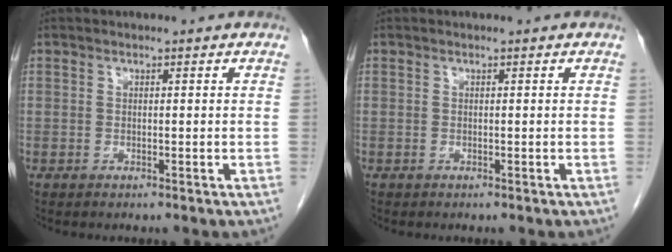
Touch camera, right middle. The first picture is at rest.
{"total": 0.0}